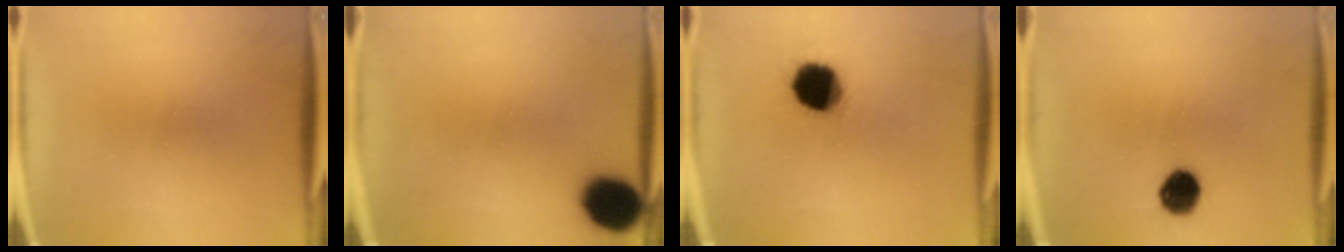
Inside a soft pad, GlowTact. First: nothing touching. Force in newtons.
{"total": 13.4}
{"total": 14.2}
{"total": 8.2}